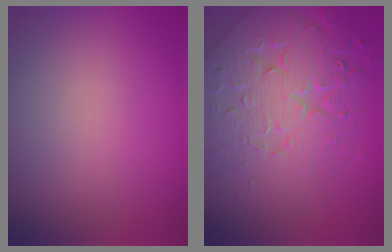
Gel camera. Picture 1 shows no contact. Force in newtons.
{"total": 7.7, "press": 5.8, "slide": 5.1}